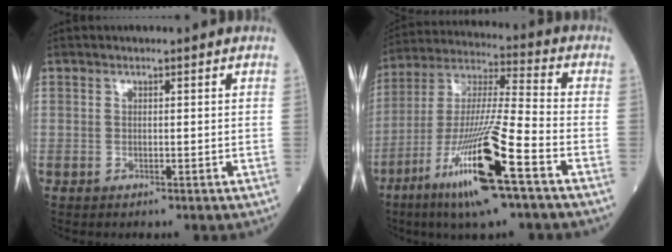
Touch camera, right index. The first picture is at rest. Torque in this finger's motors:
{"motor_torque": [1.72, -0.42, 1.05, 0.21]}